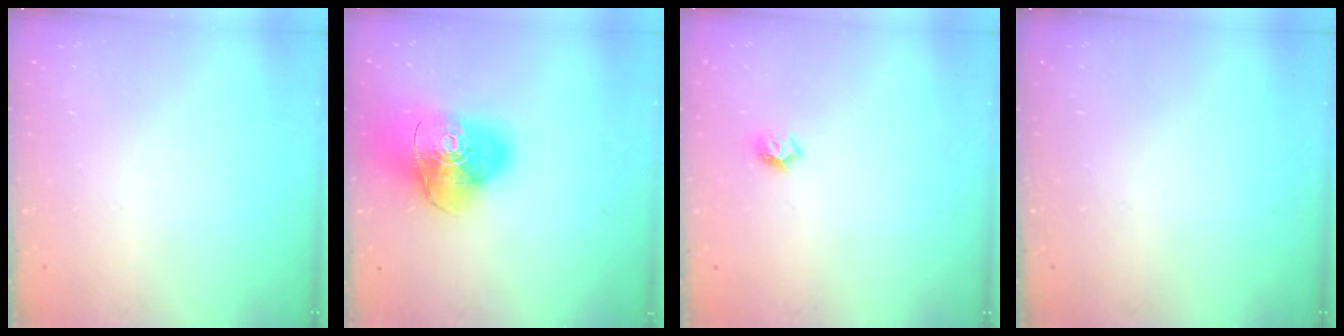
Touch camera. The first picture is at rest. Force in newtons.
{"total": 19.4, "press": 19.2, "slide": 2.5}
{"total": 4.7, "press": 4.7, "slide": 0.7}
{"total": 0.0}